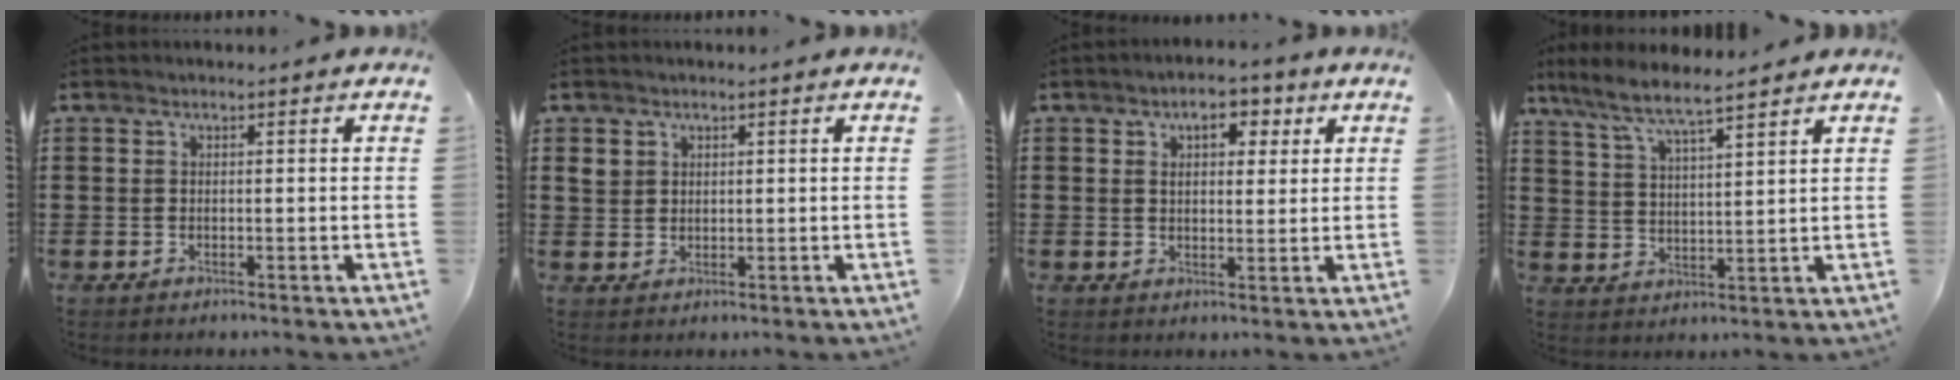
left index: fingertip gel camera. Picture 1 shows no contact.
{"total": 2.2, "force": [1.2, 1.8, 0.5], "torque": [-0.017, 0.006, 0.023]}
{"total": 4.6, "force": [2.2, 3.1, 2.7], "torque": [-0.034, 0.003, 0.027]}
{"total": 5.8, "force": [5.1, 0.2, 2.8], "torque": [-0.075, -0.024, 0.087]}